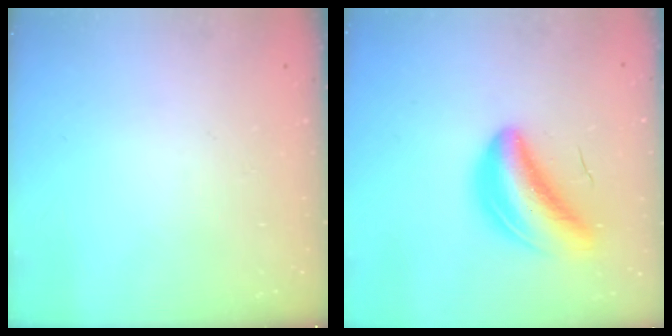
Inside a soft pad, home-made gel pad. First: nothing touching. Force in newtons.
{"total": 9.8, "press": 9.3, "slide": 2.9}